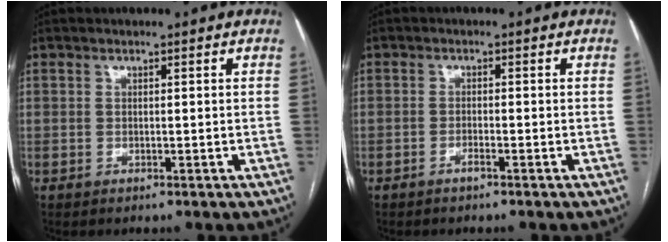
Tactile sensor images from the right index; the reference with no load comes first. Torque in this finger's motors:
{"motor_torque": [0.30, 0.27, -0.06, 0.02]}